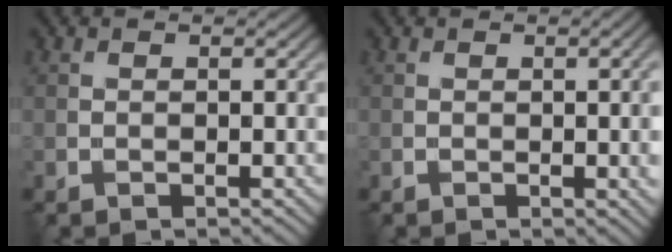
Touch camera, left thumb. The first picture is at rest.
{"total": 4.8, "force": [-0.2, 1.6, 4.6], "torque": [-0.046, -0.002, 0.002]}